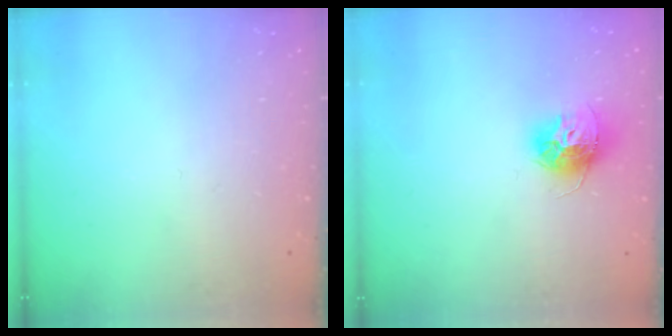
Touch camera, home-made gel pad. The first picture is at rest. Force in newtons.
{"total": 12.2, "press": 12.1, "slide": 1.1}